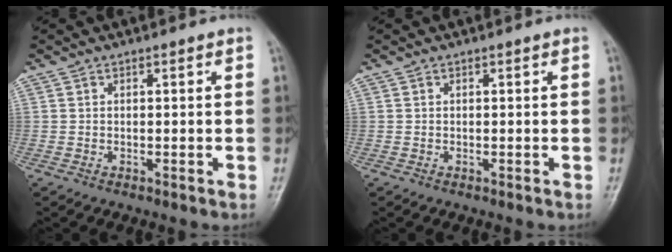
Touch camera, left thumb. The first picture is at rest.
{"total": 0.0}